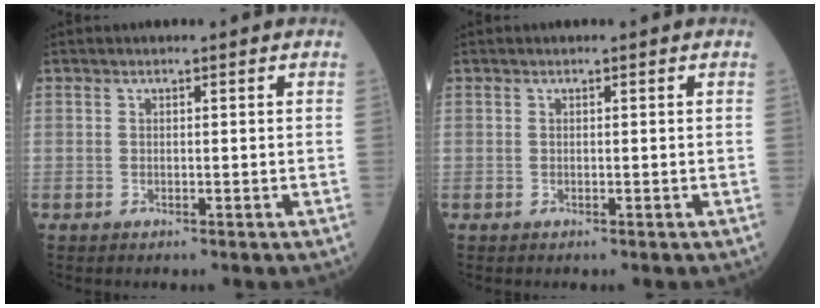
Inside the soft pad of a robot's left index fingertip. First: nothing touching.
{"total": 0.0}